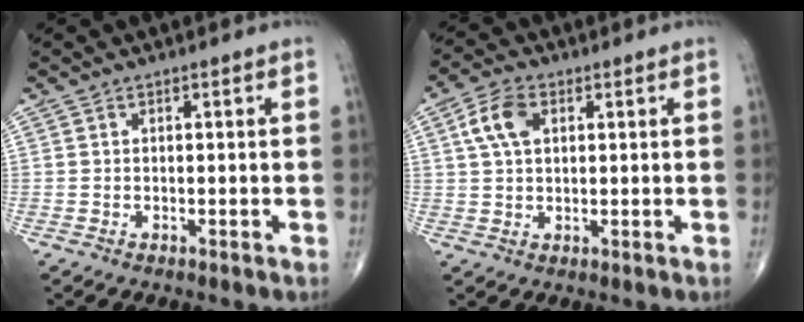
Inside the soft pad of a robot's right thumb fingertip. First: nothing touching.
{"total": 6.5, "force": [2.0, 3.9, 4.7], "torque": [-0.091, 0.007, 0.036]}